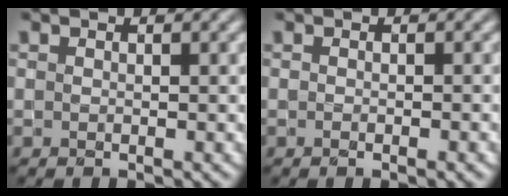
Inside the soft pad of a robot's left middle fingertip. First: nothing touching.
{"total": 1.2, "force": [-0.6, 0.3, 1.0], "torque": [-0.008, -0.002, -0.005]}